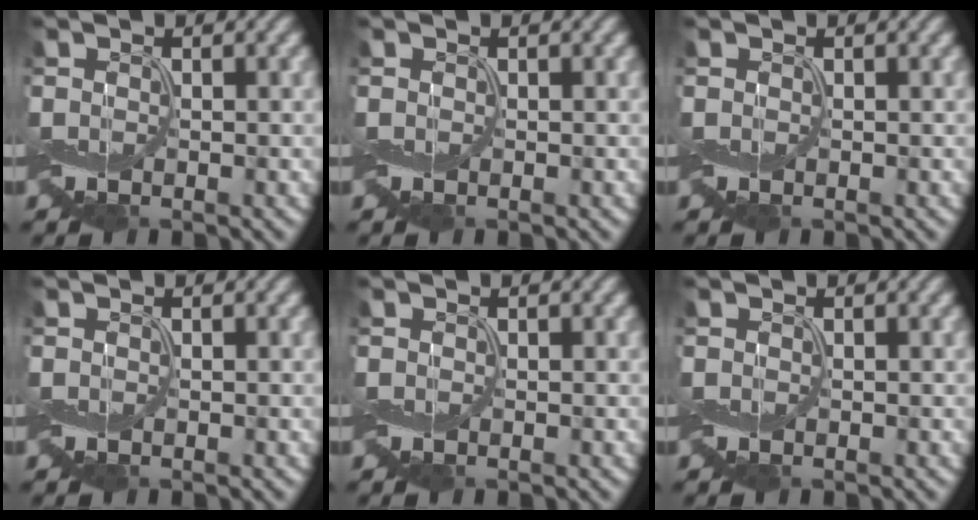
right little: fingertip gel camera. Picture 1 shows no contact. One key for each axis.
{"total": 0.0}
{"total": 0.0}
{"total": 0.0}
{"total": 0.0}
{"total": 0.0}